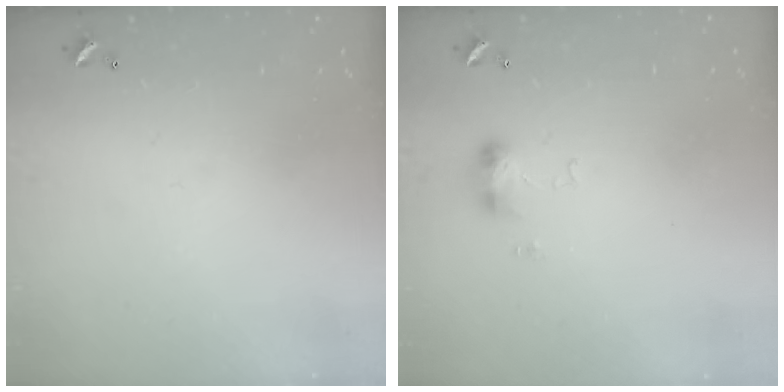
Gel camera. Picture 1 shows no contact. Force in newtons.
{"total": 5.6, "press": 5.5, "slide": 0.8}